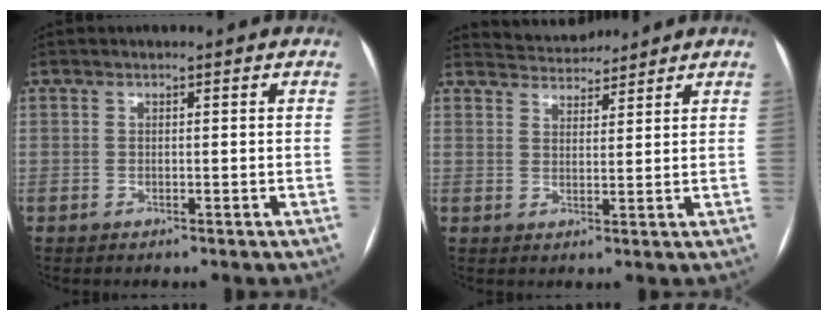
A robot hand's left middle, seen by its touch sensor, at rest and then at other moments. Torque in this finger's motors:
{"motor_torque": [-0.33, -0.41, -0.18, -0.03]}